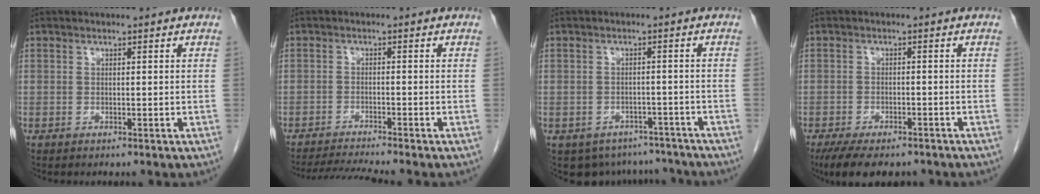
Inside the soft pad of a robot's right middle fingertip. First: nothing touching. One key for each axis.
{"total": 5.7, "fx": -5.2, "fy": -1.4, "fz": 1.8, "tx": -0.031, "ty": -0.018, "tz": -0.089}
{"total": 8.6, "fx": -7.1, "fy": 4.7, "fz": 1.0, "tx": -0.005, "ty": 0.012, "tz": -0.082}
{"total": 9.5, "fx": -7.3, "fy": 3.7, "fz": 4.8, "tx": -0.071, "ty": -0.007, "tz": -0.107}